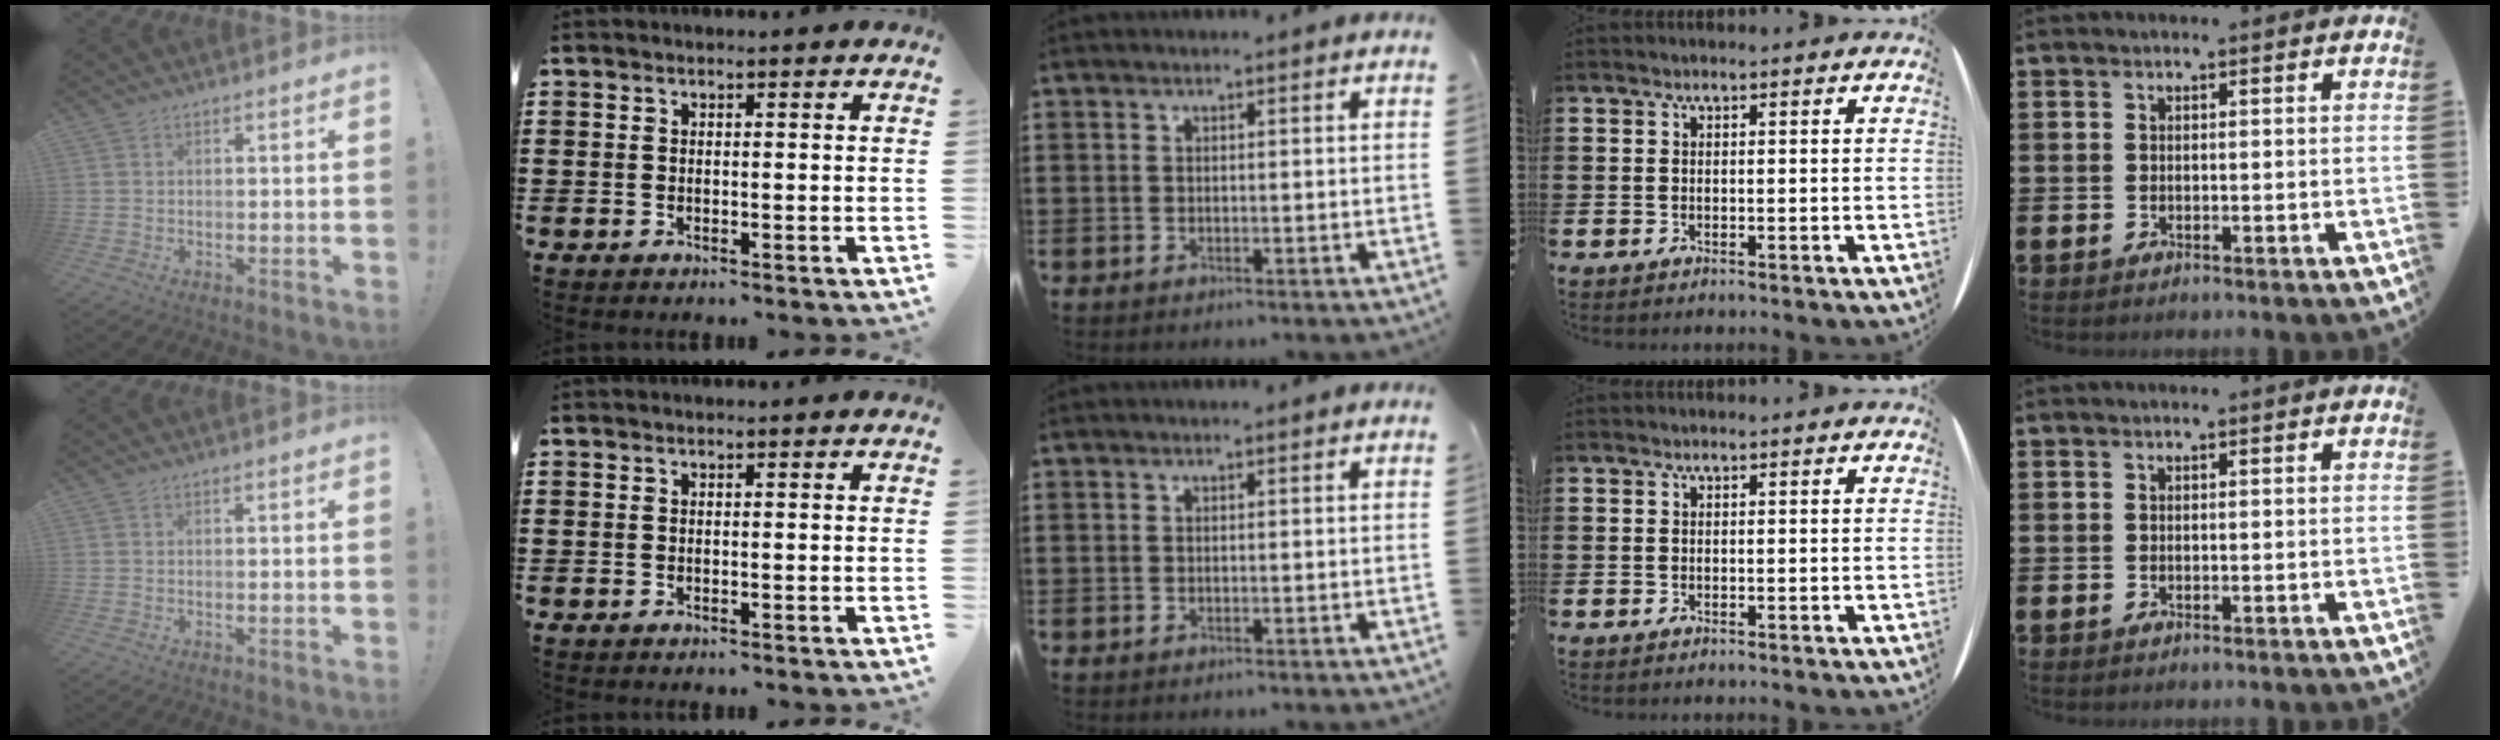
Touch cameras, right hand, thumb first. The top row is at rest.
{}